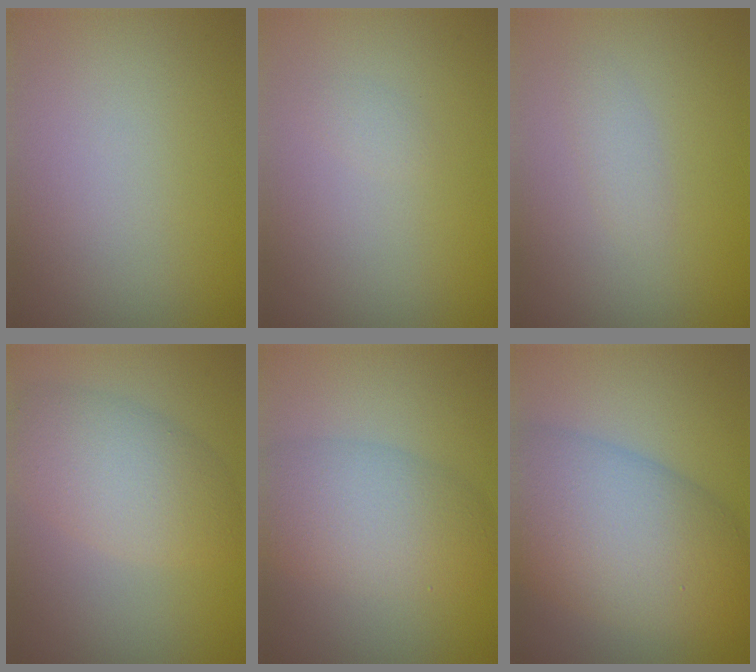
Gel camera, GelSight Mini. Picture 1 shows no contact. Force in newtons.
{"total": 0.6, "press": 0.6, "slide": 0.1}
{"total": 1.2, "press": 1.2, "slide": 0.1}
{"total": 5.3, "press": 5.3, "slide": 0.2}
{"total": 5.6, "press": 5.6, "slide": 0.2}
{"total": 10.3, "press": 10.3, "slide": 0.2}